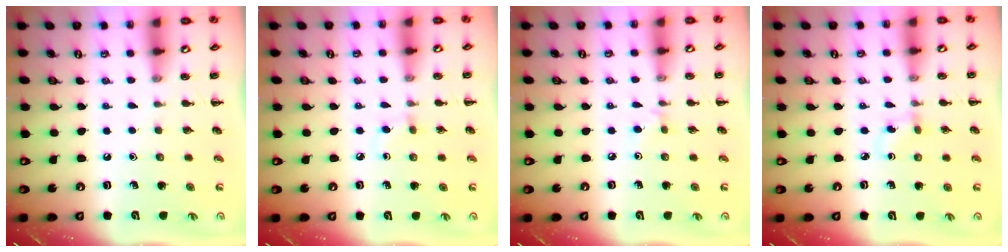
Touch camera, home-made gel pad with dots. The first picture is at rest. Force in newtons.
{"total": 3.9, "press": 3.6, "slide": 1.5}
{"total": 3.4, "press": 3.1, "slide": 1.2}
{"total": 2.4, "press": 2.1, "slide": 1.1}